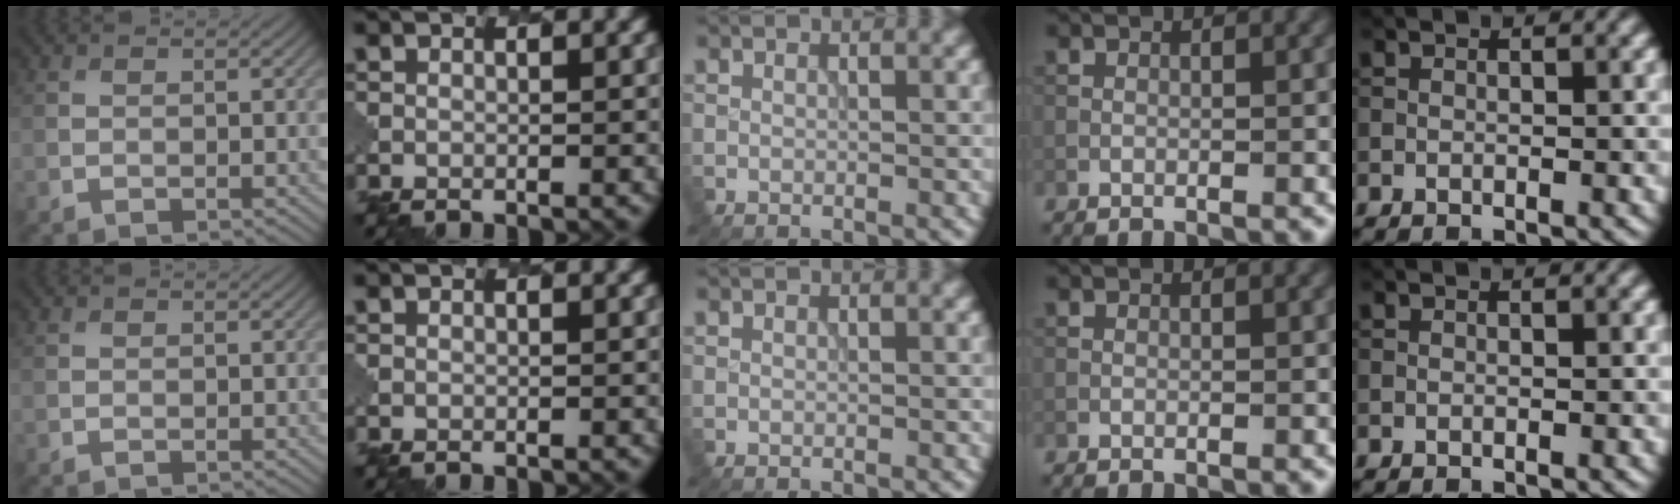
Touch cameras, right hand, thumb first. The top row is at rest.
{}